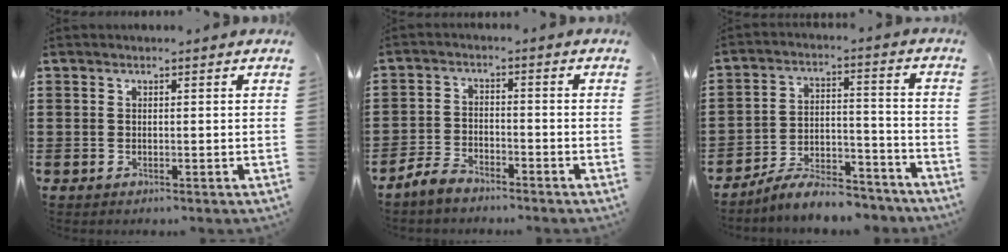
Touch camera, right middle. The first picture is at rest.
{"total": 3.6, "force": [-3.4, 0.9, 0.9], "torque": [-0.039, 0.002, -0.075]}
{"total": 7.8, "force": [-7.2, 1.4, 2.5], "torque": [-0.043, 0.019, -0.138]}